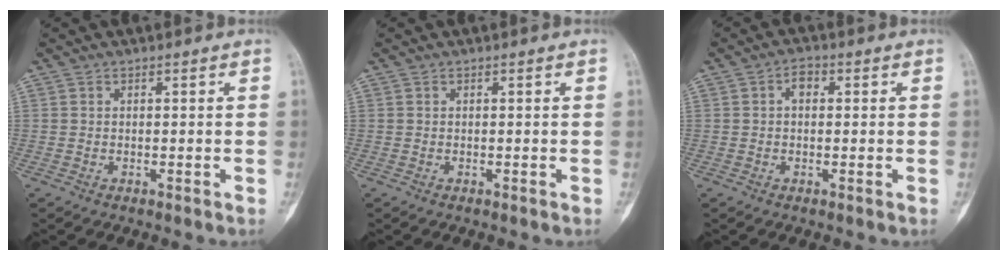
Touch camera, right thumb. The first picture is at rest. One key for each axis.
{"total": 0.0}
{"total": 2.6, "fx": 0.4, "fy": 1.7, "fz": 1.9, "tx": -0.020, "ty": 0.010, "tz": 0.002}